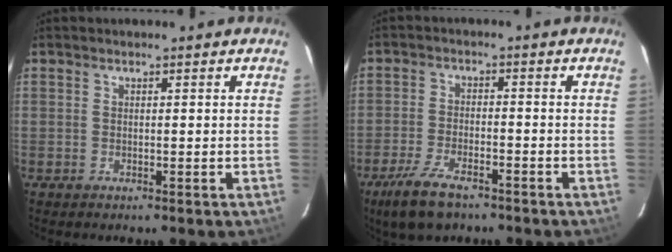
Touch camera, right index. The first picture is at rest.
{"total": 9.0, "force": [-6.4, 3.2, 5.5], "torque": [-0.139, -0.017, -0.119]}